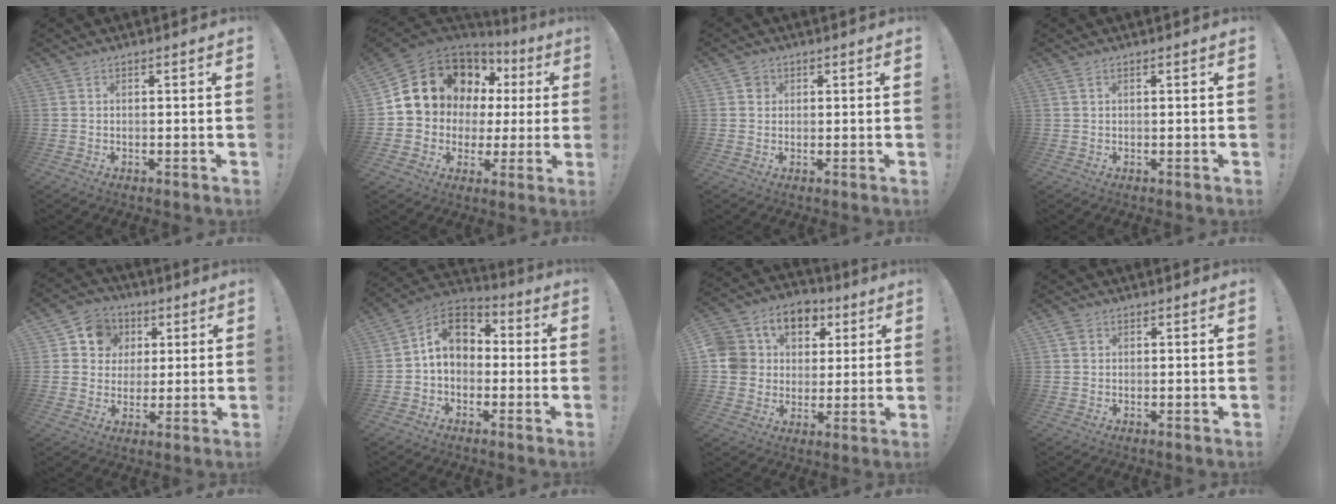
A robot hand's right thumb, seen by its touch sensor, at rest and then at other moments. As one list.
[{"total": 14.2, "force": [6.5, 11.2, 5.9], "torque": [-0.099, -0.040, 0.146]}, {"total": 2.4, "force": [0.6, 2.2, 0.7], "torque": [-0.004, 0.001, 0.011]}, {"total": 0.9, "force": [0.5, 0.3, 0.8], "torque": [-0.020, 0.003, 0.009]}, {"total": 9.7, "force": [2.7, 8.8, 3.0], "torque": [-0.047, -0.002, 0.057]}, {"total": 10.6, "force": [1.1, 8.0, 6.8], "torque": [-0.103, 0.021, 0.028]}, {"total": 12.1, "force": [3.6, 10.7, 4.4], "torque": [-0.076, -0.012, 0.081]}, {"total": 2.3, "force": [1.2, 1.8, 0.8], "torque": [-0.005, -0.003, 0.021]}]